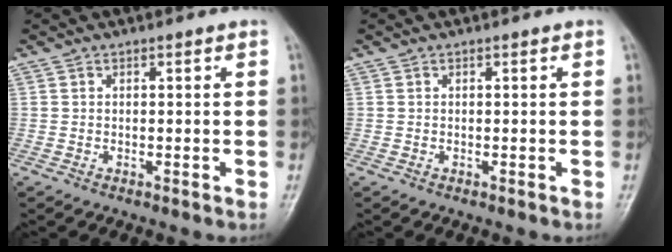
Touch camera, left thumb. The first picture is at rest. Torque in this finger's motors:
{"motor_torque": [0.01, 0.01, -0.04, -0.07, 0.00]}